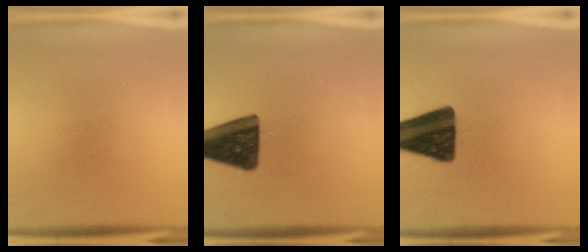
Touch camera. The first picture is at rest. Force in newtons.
{"total": 14.9}
{"total": 16.4}